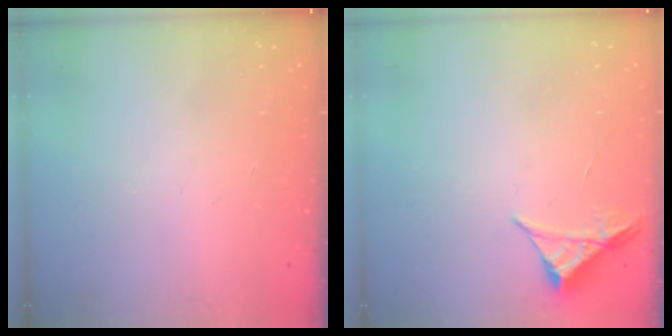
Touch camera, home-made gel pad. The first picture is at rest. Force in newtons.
{"total": 3.9, "press": 3.8, "slide": 0.5}